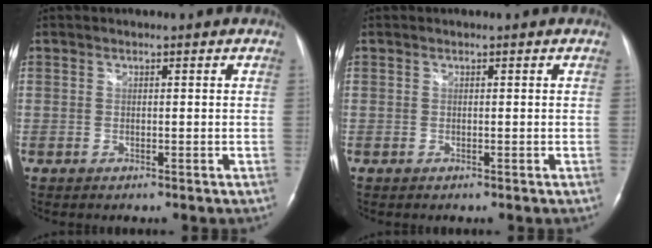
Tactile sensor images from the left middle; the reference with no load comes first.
{"total": 0.0}